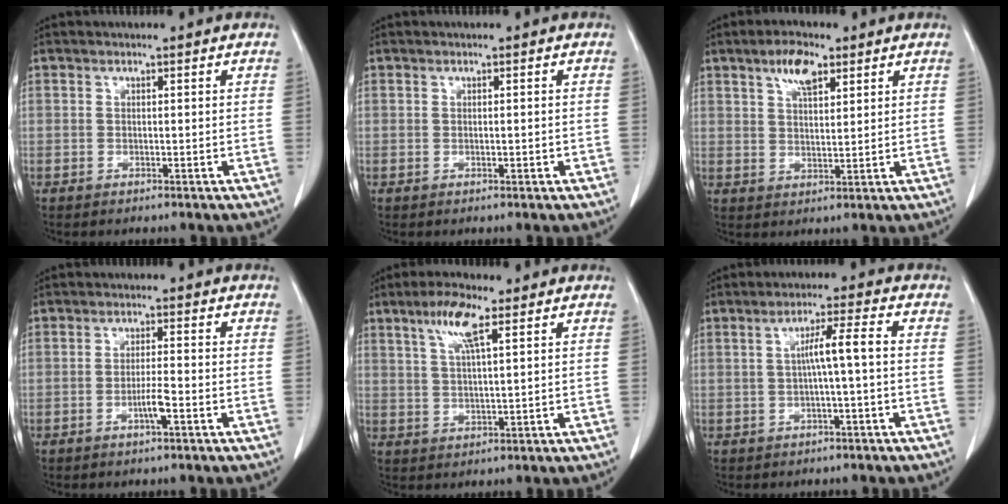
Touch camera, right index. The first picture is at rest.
{"total": 1.2, "force": [-0.3, 0.6, 1.1], "torque": [-0.029, 0.004, 0.001]}
{"total": 6.4, "force": [3.6, 2.6, 4.6], "torque": [-0.089, 0.006, 0.065]}
{"total": 3.7, "force": [-1.5, 0.4, 3.3], "torque": [-0.064, -0.001, -0.026]}
{"total": 7.1, "force": [3.7, 1.5, 5.9], "torque": [-0.120, 0.009, 0.072]}
{"total": 5.3, "force": [-0.1, 0.1, 5.3], "torque": [-0.094, 0.015, 0.003]}